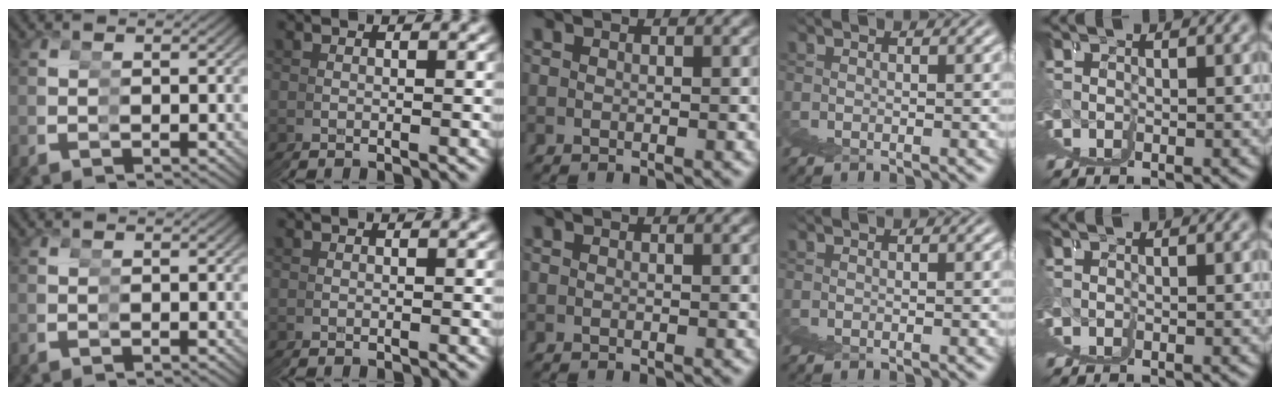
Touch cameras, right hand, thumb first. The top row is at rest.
{}